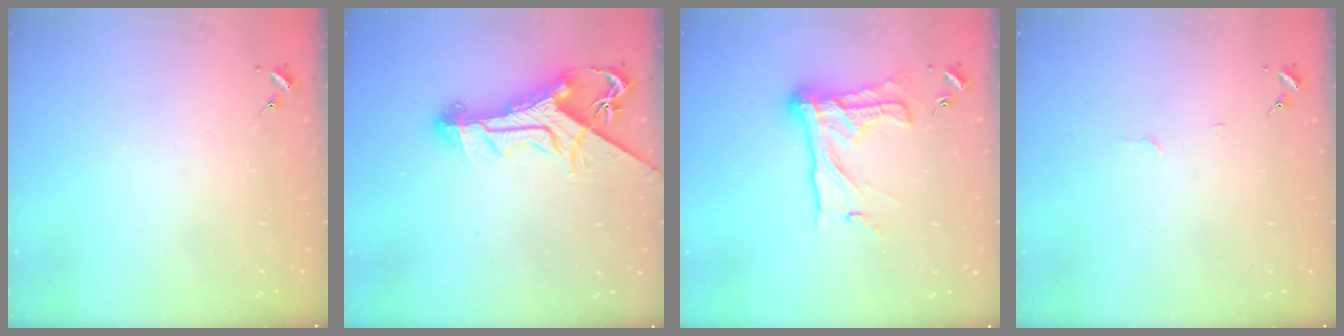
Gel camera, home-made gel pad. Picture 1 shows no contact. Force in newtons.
{"total": 15.6, "press": 15.5, "slide": 1.4}
{"total": 19.9, "press": 19.8, "slide": 1.8}
{"total": 3.3, "press": 3.3, "slide": 0.4}